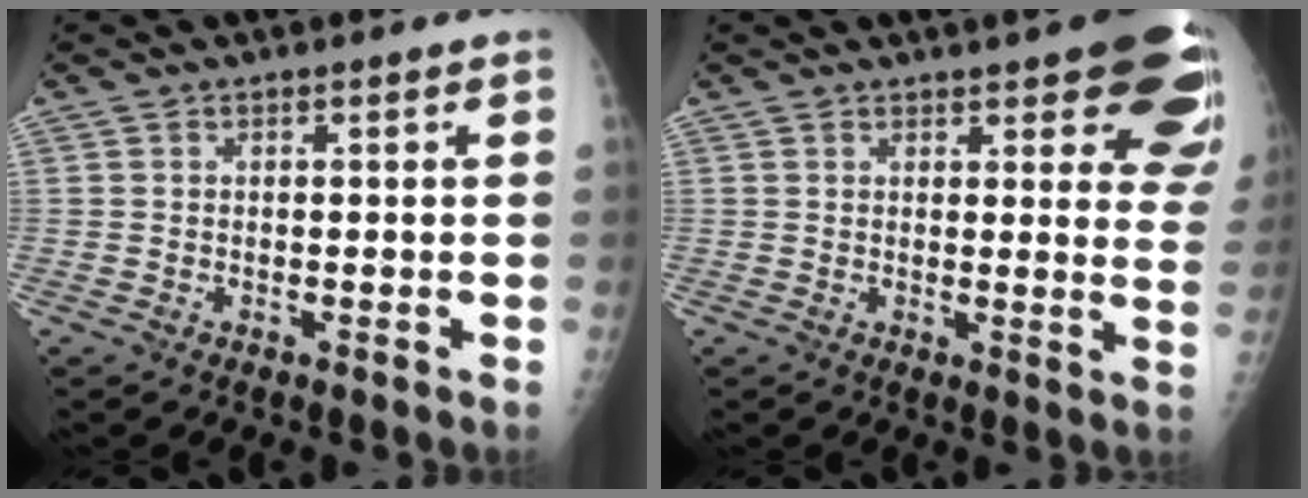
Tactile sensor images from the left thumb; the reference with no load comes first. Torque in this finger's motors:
{"motor_torque": [2.67, 2.34, 1.09, -0.46, 0.01]}